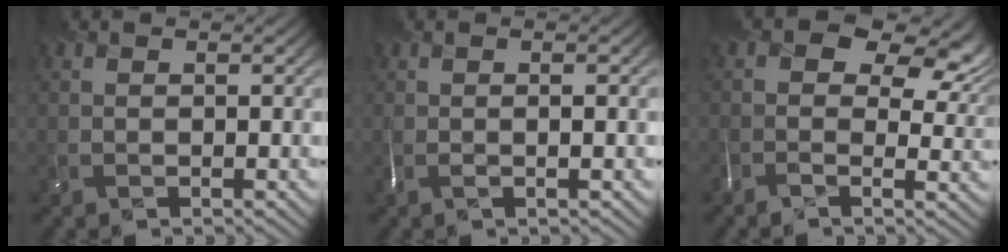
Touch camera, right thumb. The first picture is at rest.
{"total": 1.3, "force": [-0.5, -0.6, 1.0], "torque": [-0.009, 0.005, -0.014]}
{"total": 9.4, "force": [2.4, 5.8, 7.0], "torque": [-0.114, 0.005, 0.044]}